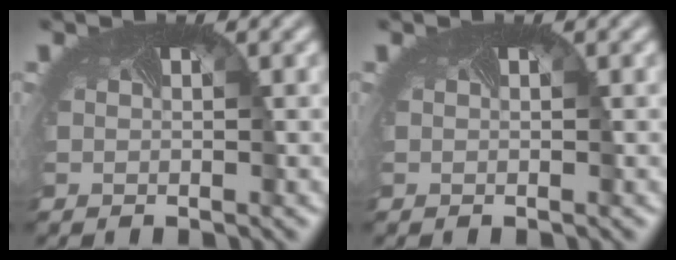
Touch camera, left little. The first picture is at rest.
{"total": 0.0}